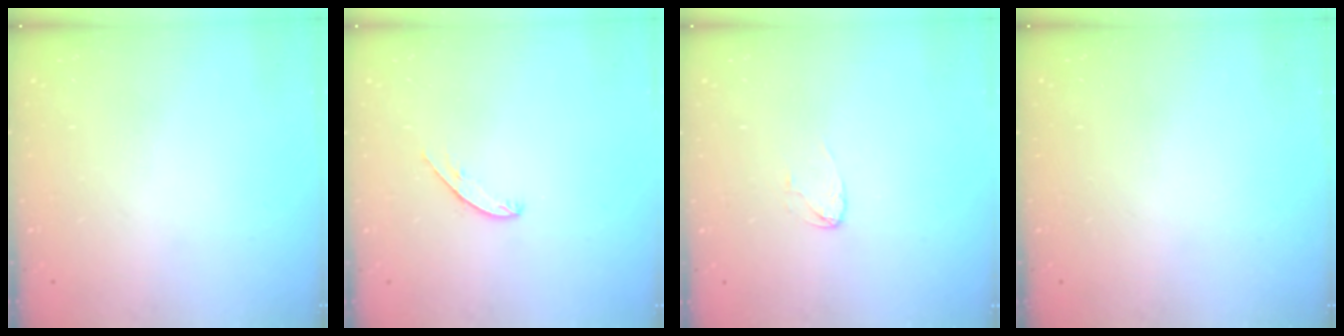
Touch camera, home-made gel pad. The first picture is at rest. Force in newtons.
{"total": 4.2, "press": 4.2, "slide": 0.2}
{"total": 3.2, "press": 3.2, "slide": 0.2}
{"total": 0.0}